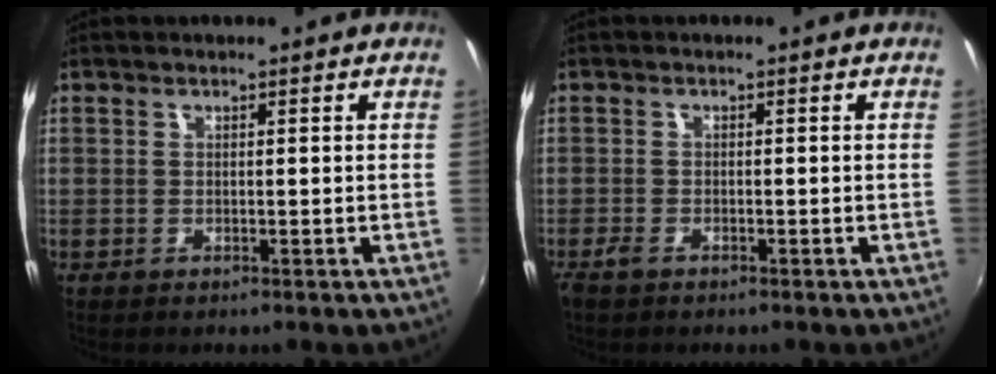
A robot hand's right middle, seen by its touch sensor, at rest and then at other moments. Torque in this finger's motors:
{"motor_torque": [0.04, -0.03, 0.01, 0.02]}